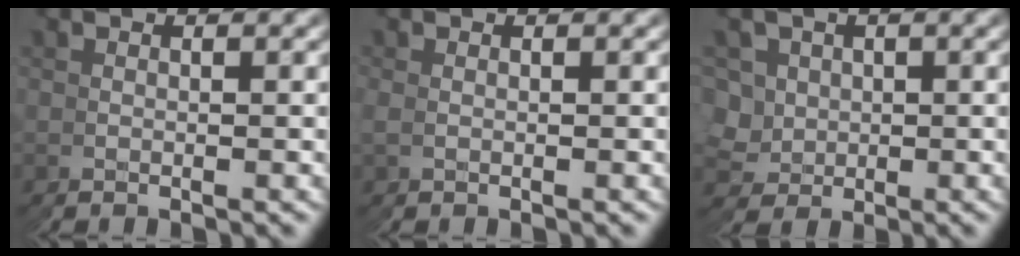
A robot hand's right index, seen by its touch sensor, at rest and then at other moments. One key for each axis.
{"total": 0.5, "fx": 0.0, "fy": 0.1, "fz": -0.5, "tx": 0.004, "ty": -0.002, "tz": 0.000}
{"total": 5.4, "fx": -0.3, "fy": 5.4, "fz": 0.7, "tx": -0.046, "ty": -0.048, "tz": 0.015}